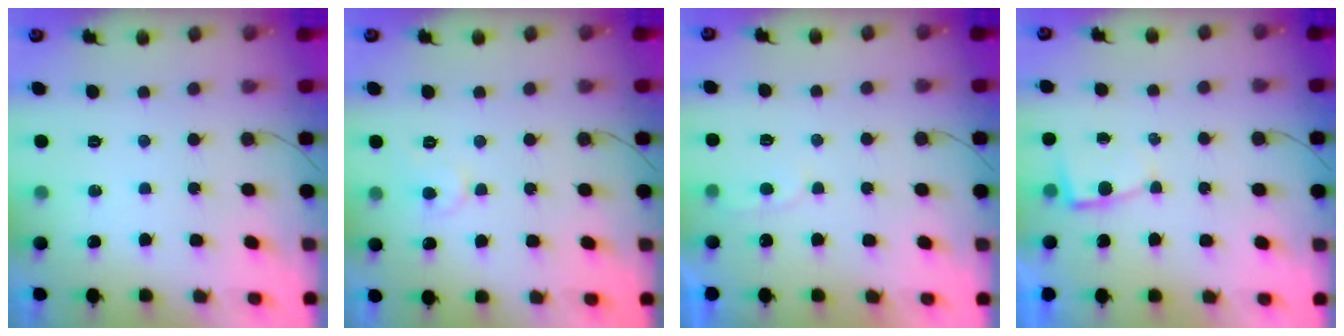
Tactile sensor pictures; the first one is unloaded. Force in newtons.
{"total": 5.8, "press": 5.8, "slide": 0.3}
{"total": 2.5, "press": 2.5, "slide": 0.3}
{"total": 2.4, "press": 2.4, "slide": 0.3}